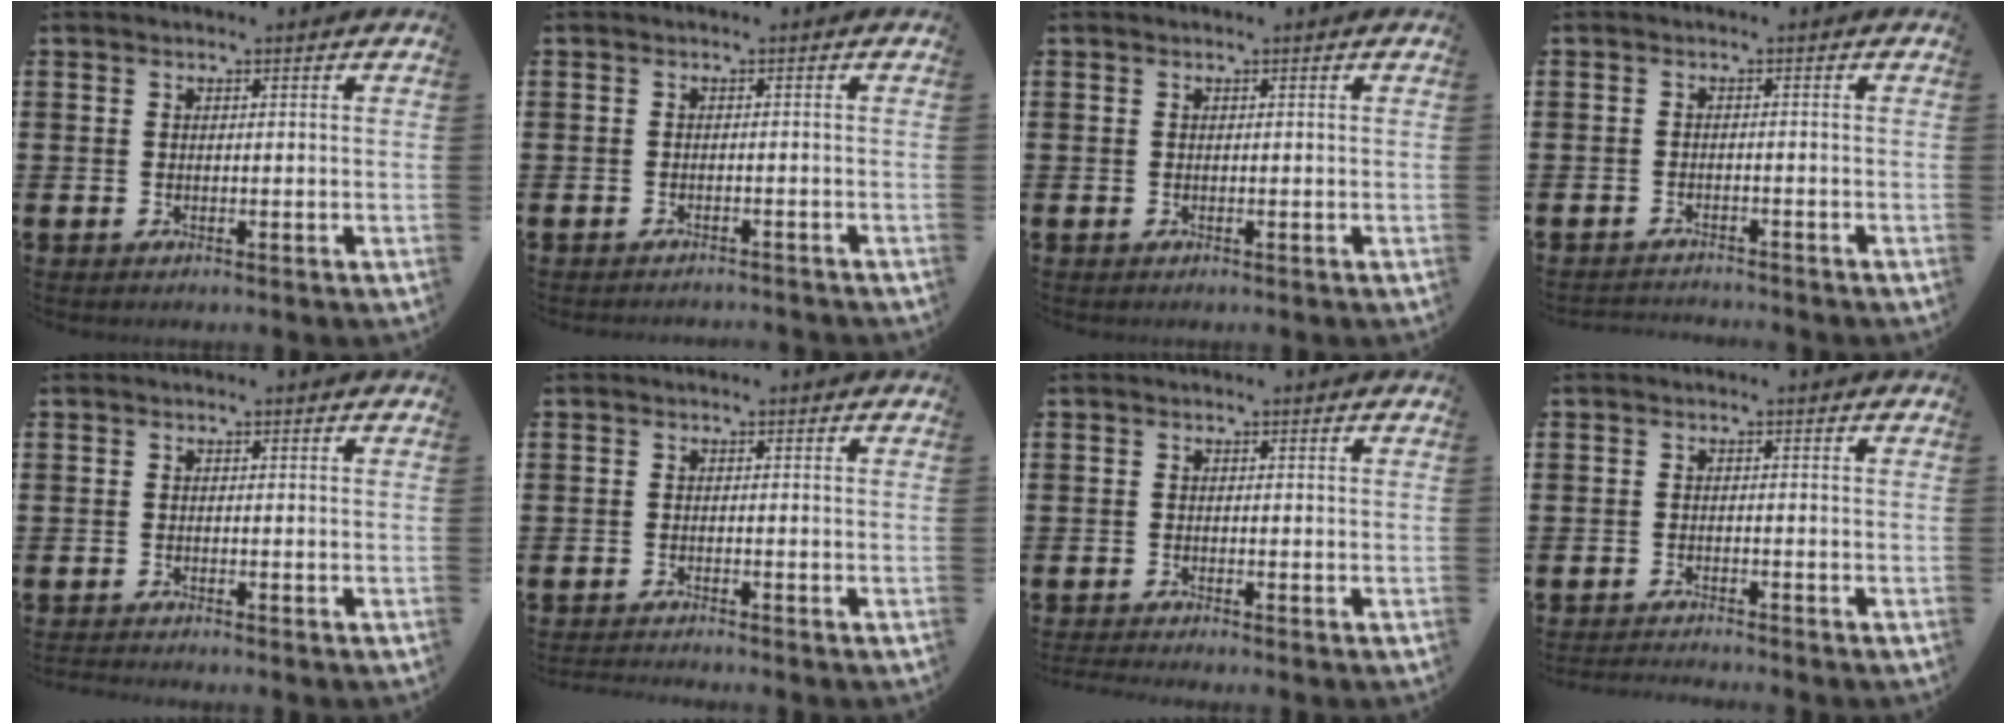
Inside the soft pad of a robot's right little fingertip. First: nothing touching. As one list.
[{"total": 0.8, "force": [-0.8, 0.0, 0.0], "torque": [-0.002, 0.000, -0.018]}, {"total": 0.0}, {"total": 1.3, "force": [-1.3, -0.1, -0.2], "torque": [-0.001, 0.004, -0.029]}, {"total": 0.6, "force": [-0.6, 0.0, 0.0], "torque": [-0.001, -0.002, -0.013]}, {"total": 1.0, "force": [-1.0, -0.1, 0.0], "torque": [-0.001, 0.000, -0.020]}, {"total": 0.8, "force": [-0.7, 0.0, 0.3], "torque": [-0.004, -0.002, -0.014]}, {"total": 1.3, "force": [-1.3, -0.1, 0.0], "torque": [-0.002, 0.002, -0.025]}]